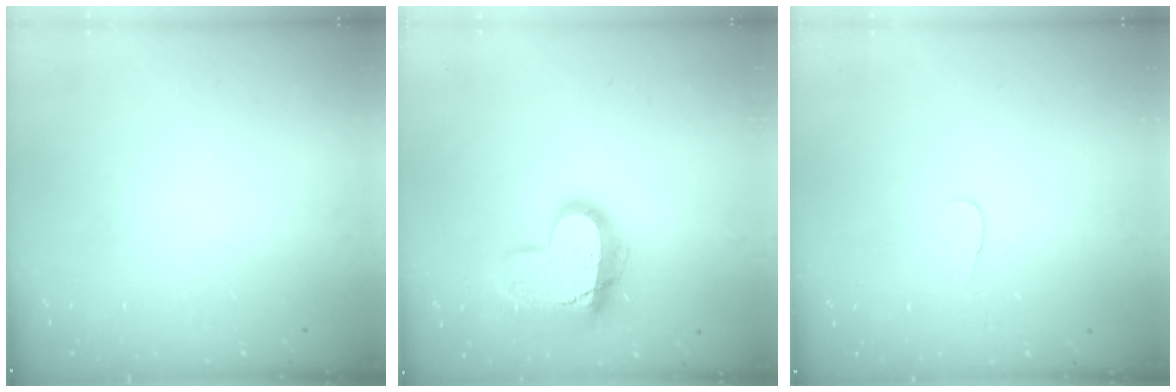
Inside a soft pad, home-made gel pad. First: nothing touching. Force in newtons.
{"total": 18.2, "press": 18.2, "slide": 1.4}
{"total": 3.8, "press": 3.8, "slide": 0.4}